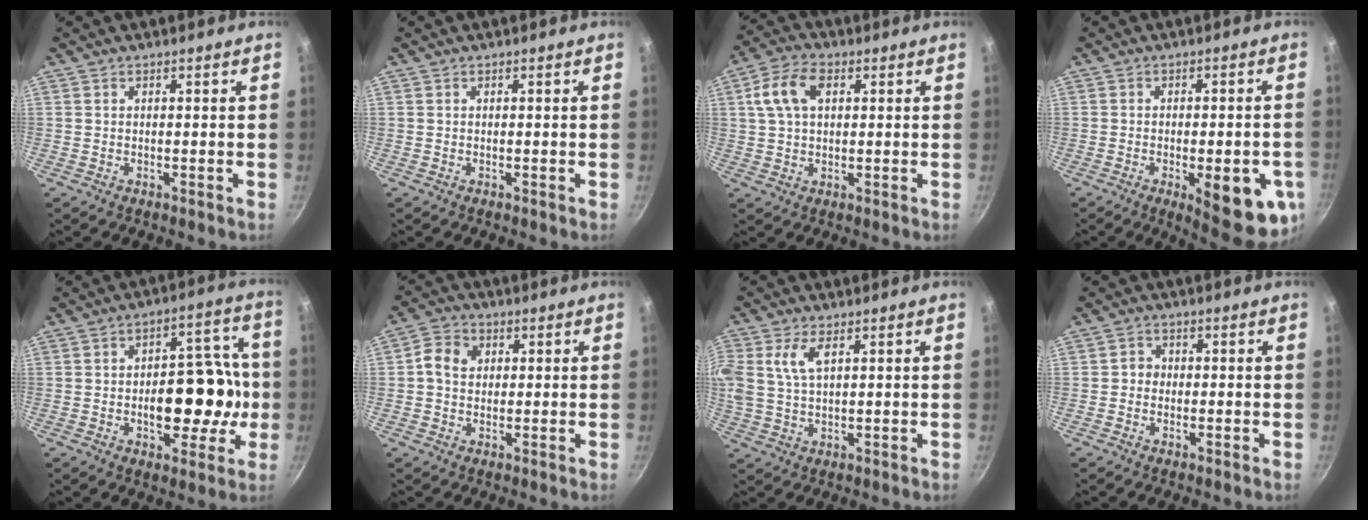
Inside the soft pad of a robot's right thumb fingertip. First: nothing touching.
{"total": 0.0}
{"total": 8.6, "force": [2.4, 5.3, 6.3], "torque": [-0.123, 0.015, 0.042]}
{"total": 14.9, "force": [-5.3, 5.2, 12.9], "torque": [-0.126, 0.011, -0.053]}
{"total": 16.7, "force": [-2.2, 9.0, 13.8], "torque": [-0.146, 0.041, -0.025]}
{"total": 5.8, "force": [0.8, 4.7, 3.2], "torque": [-0.048, 0.009, 0.008]}
{"total": 7.5, "force": [2.6, 3.9, 5.8], "torque": [-0.139, 0.004, 0.055]}
{"total": 2.3, "force": [-0.3, 2.0, 1.1], "torque": [-0.004, 0.006, -0.013]}